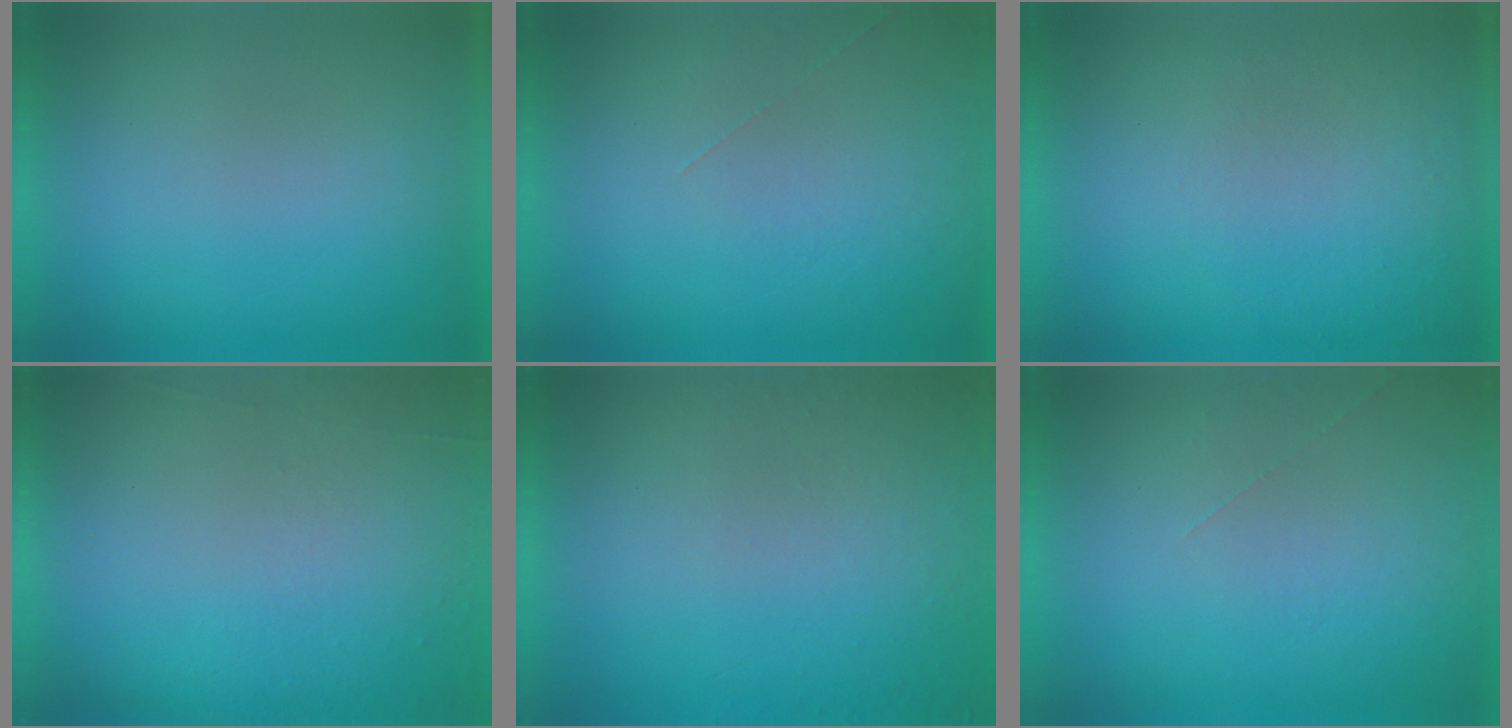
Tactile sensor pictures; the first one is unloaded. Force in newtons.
{"total": 1.1}
{"total": 1.0}
{"total": 5.8}
{"total": 4.7}
{"total": 1.1}